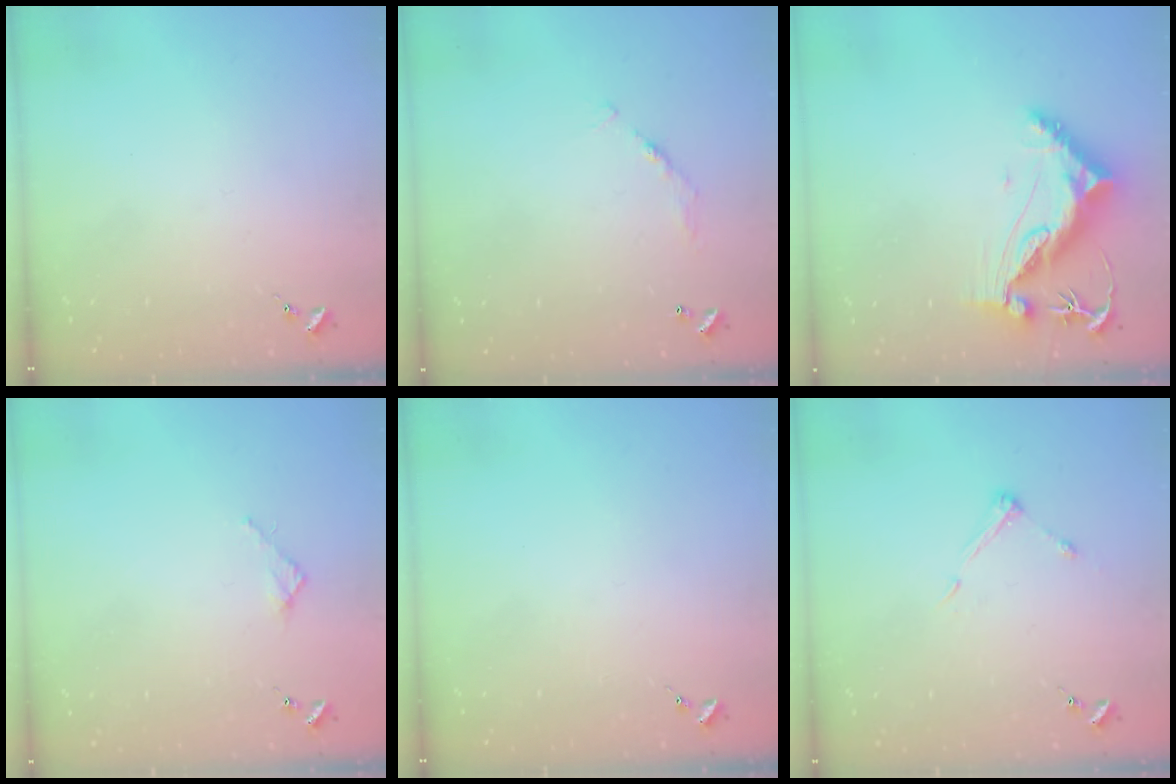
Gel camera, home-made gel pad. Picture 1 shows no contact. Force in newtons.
{"total": 6.8, "press": 6.8, "slide": 0.5}
{"total": 9.9, "press": 9.8, "slide": 1.1}
{"total": 2.4, "press": 2.3, "slide": 0.3}
{"total": 0.0}
{"total": 5.6, "press": 5.5, "slide": 0.7}